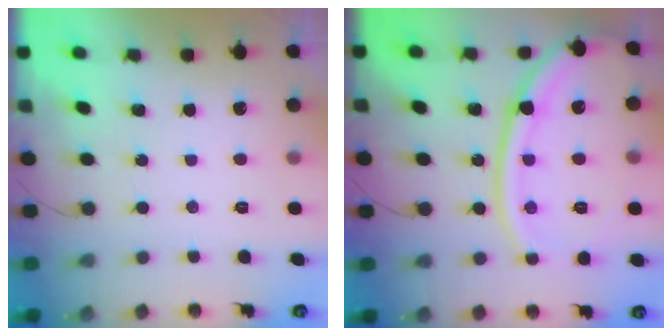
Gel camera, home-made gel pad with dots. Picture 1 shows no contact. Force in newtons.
{"total": 18.0, "press": 17.9, "slide": 1.7}